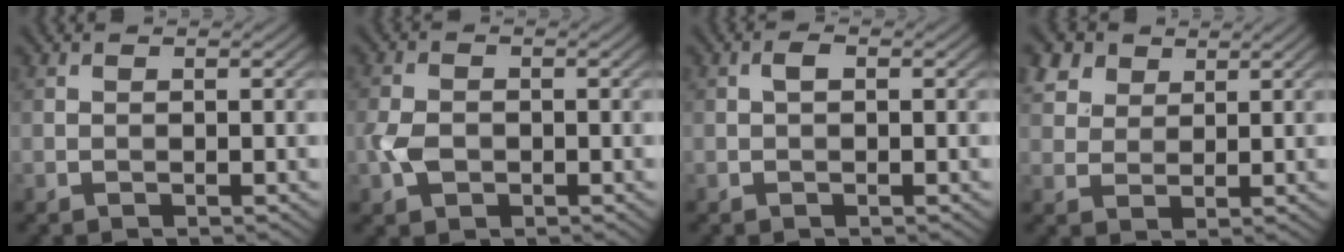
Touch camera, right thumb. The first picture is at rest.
{"total": 3.2, "force": [-0.9, 2.3, 2.0], "torque": [-0.052, -0.002, -0.022]}
{"total": 1.1, "force": [0.1, 0.6, 0.9], "torque": [-0.017, 0.006, 0.000]}
{"total": 5.3, "force": [3.4, 3.4, 2.2], "torque": [-0.069, -0.002, 0.077]}